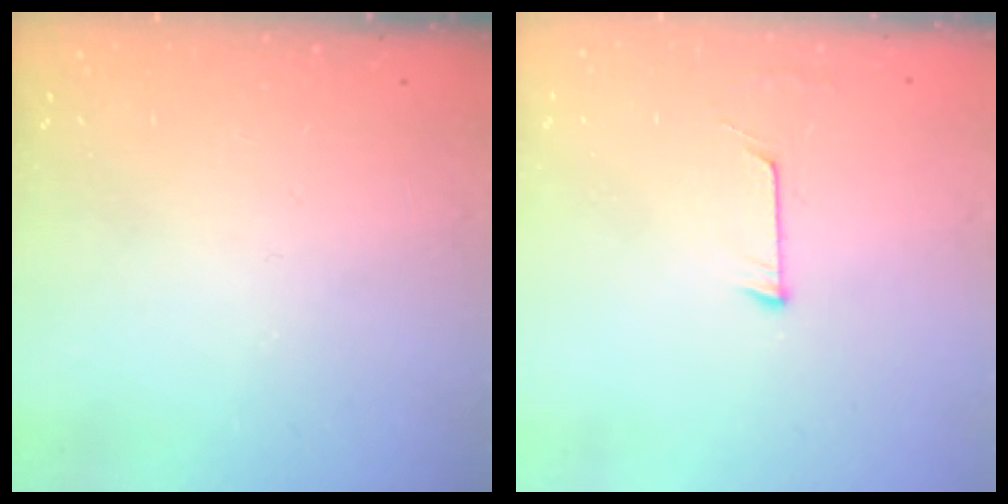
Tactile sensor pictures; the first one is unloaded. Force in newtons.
{"total": 3.9, "press": 3.9, "slide": 0.4}